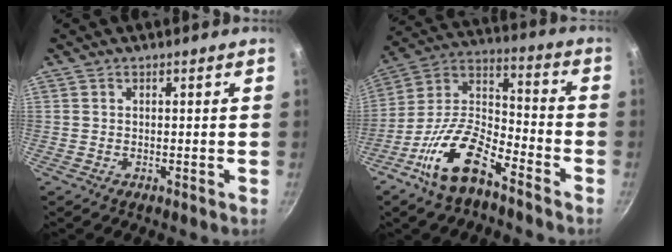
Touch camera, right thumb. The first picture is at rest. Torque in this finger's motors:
{"motor_torque": [0.54, 0.51, 1.49, -1.28, 0.17]}